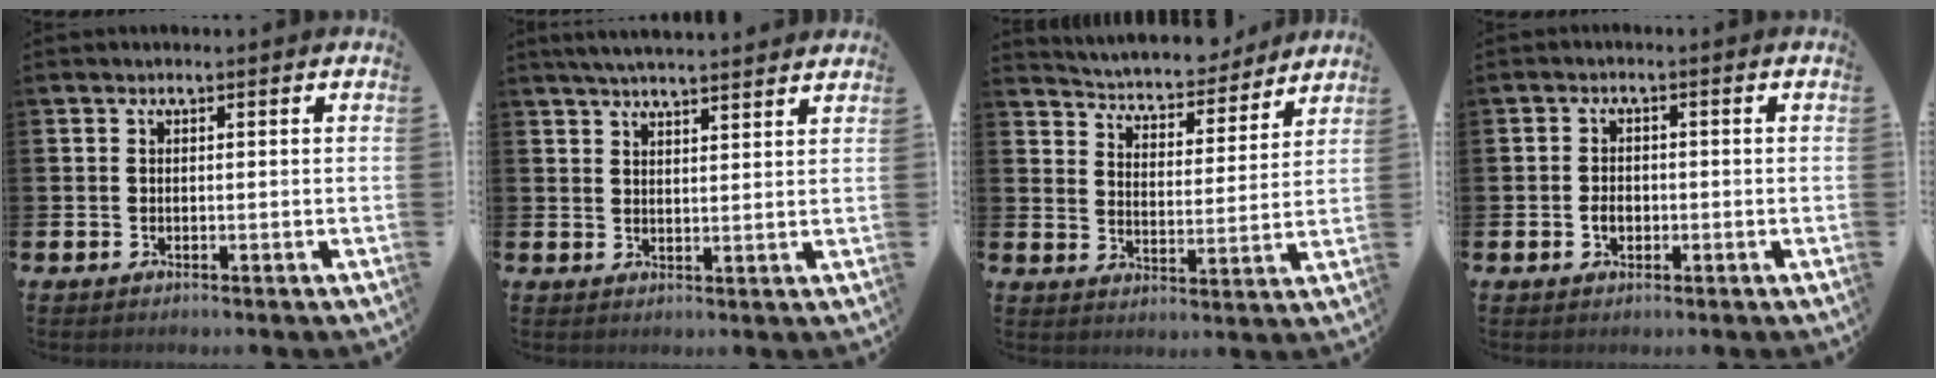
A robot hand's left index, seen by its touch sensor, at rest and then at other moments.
{"total": 4.3, "force": [4.2, -0.1, 0.8], "torque": [-0.024, -0.018, 0.076]}
{"total": 5.4, "force": [5.2, 1.3, 0.4], "torque": [-0.038, -0.046, 0.086]}
{"total": 2.0, "force": [-0.5, 1.5, 1.2], "torque": [-0.014, 0.002, -0.013]}